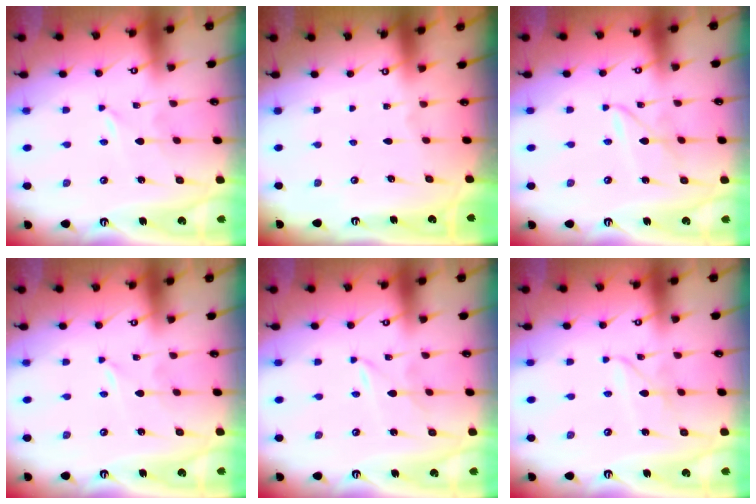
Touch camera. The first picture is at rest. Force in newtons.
{"total": 0.0}
{"total": 3.0, "press": 2.9, "slide": 0.3}
{"total": 0.0}
{"total": 1.5, "press": 1.4, "slide": 0.2}
{"total": 3.0, "press": 3.0, "slide": 0.1}